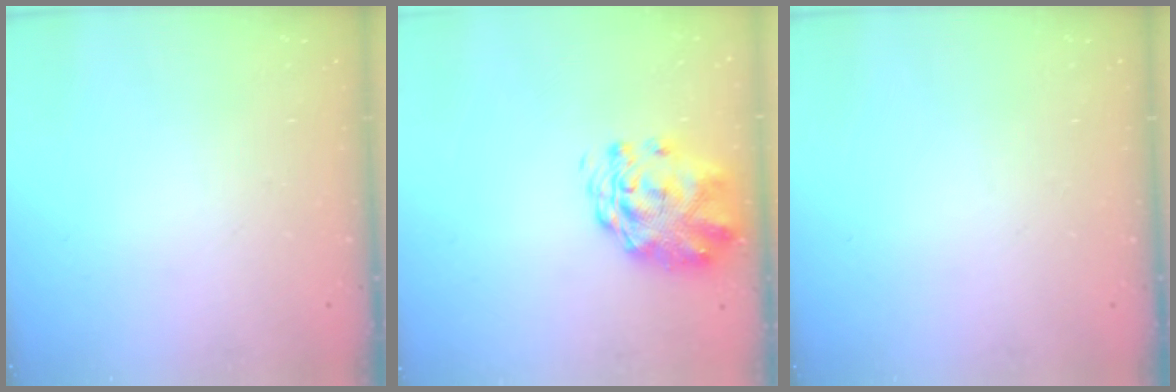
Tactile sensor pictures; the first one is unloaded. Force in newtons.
{"total": 3.0, "press": 2.8, "slide": 1.1}
{"total": 0.0}